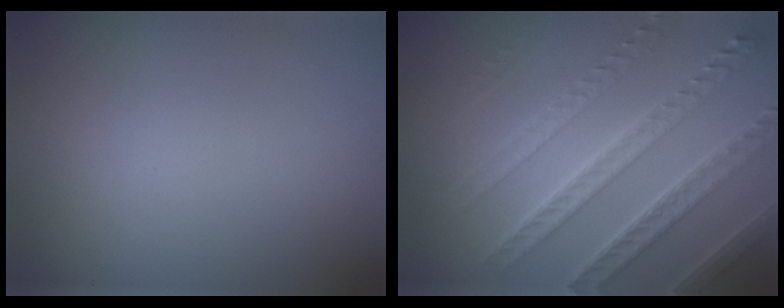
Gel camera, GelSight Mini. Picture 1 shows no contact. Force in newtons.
{"total": 7.7, "press": 5.6, "slide": 5.3}